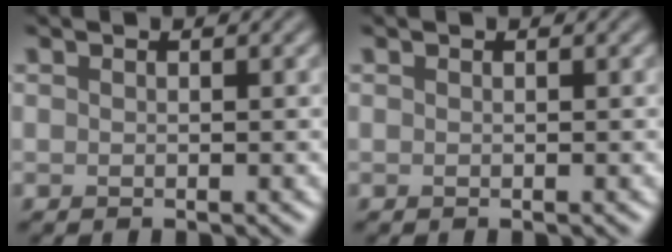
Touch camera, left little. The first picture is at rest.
{"total": 0.0}